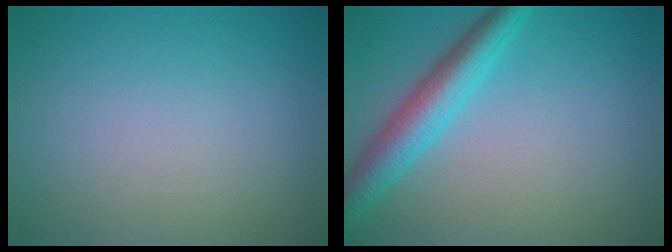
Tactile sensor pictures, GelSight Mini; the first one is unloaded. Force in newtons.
{"total": 4.6, "press": 4.5, "slide": 0.2}